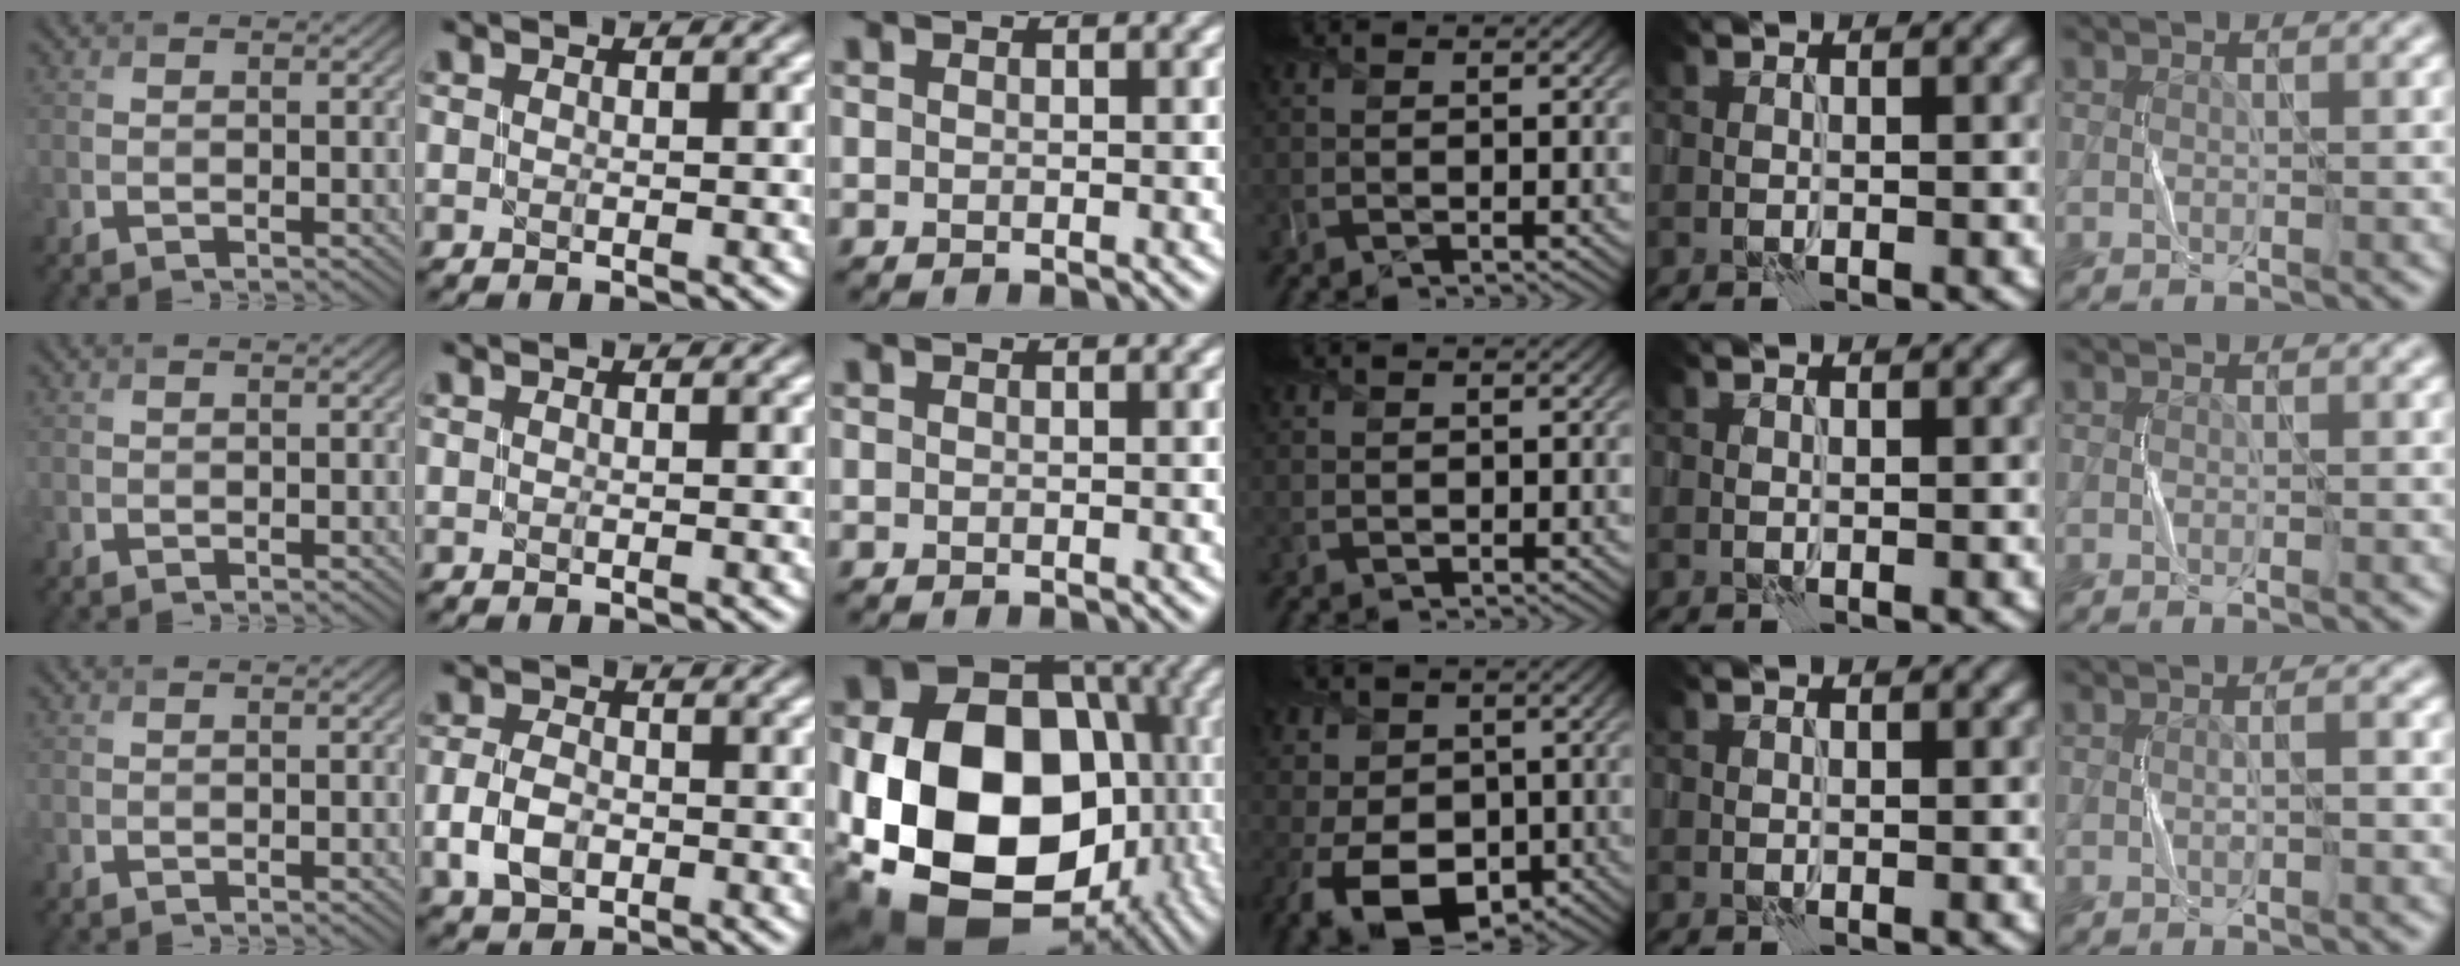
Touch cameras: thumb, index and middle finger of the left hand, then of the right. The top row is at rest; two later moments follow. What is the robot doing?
{"motion": "fold", "object": "shorts"}